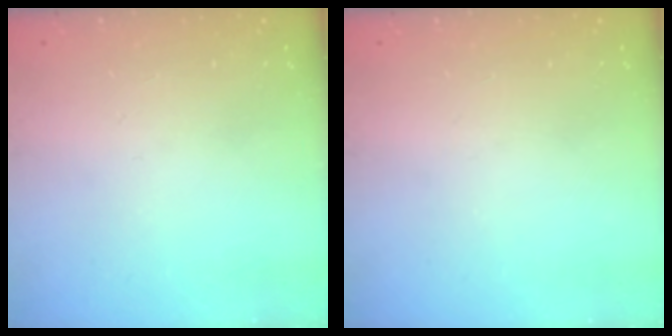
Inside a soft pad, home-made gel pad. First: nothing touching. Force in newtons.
{"total": 0.0}